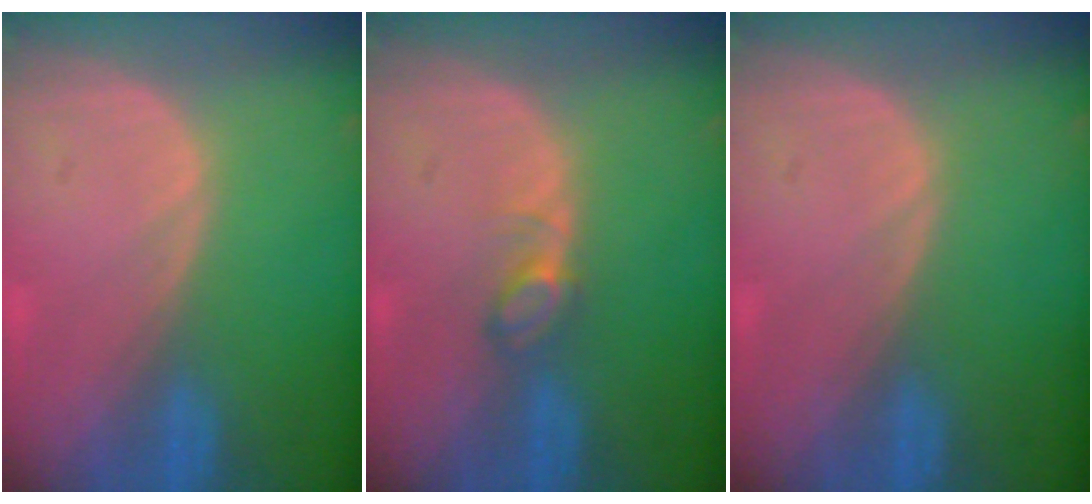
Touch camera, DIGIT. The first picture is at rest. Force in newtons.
{"total": 2.5, "press": 2.4, "slide": 0.3}
{"total": 0.0}